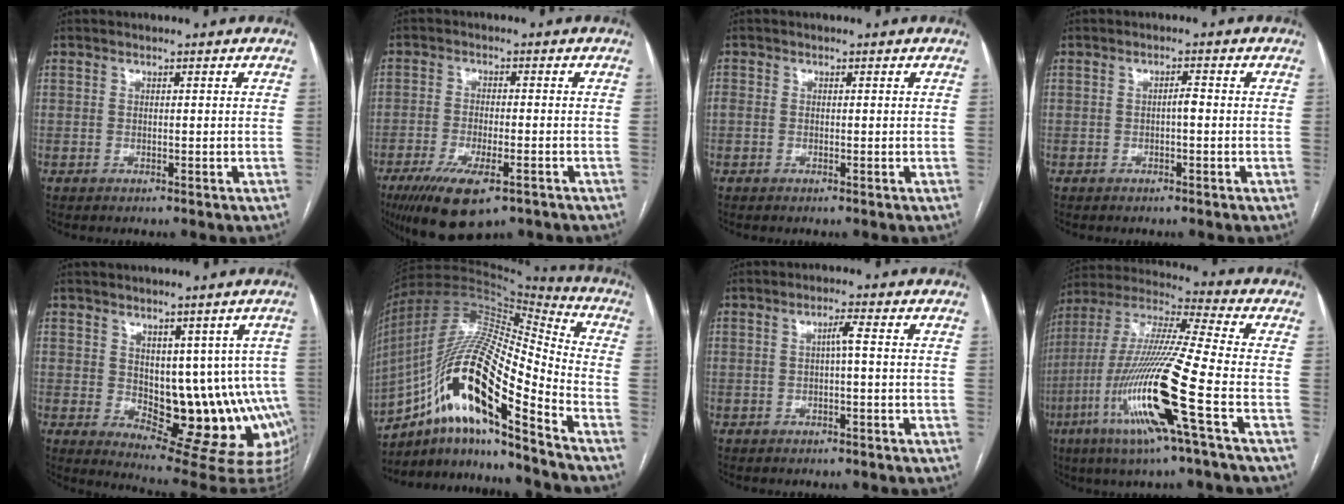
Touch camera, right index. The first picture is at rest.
{"total": 10.9, "force": [-6.8, 3.2, 7.9], "torque": [-0.141, -0.022, -0.106]}
{"total": 0.7, "force": [0.0, 0.6, 0.2], "torque": [-0.004, 0.010, 0.002]}
{"total": 1.4, "force": [-0.3, 0.3, 1.3], "torque": [-0.021, 0.003, -0.005]}
{"total": 13.5, "force": [0.1, 7.5, 11.3], "torque": [-0.125, 0.001, 0.019]}
{"total": 21.7, "force": [-11.2, 3.7, 18.2], "torque": [-0.369, 0.006, -0.197]}
{"total": 1.7, "force": [0.0, -0.1, 1.7], "torque": [-0.027, 0.004, 0.001]}
{"total": 19.4, "force": [-7.0, -0.4, 18.0], "torque": [-0.384, -0.025, -0.143]}